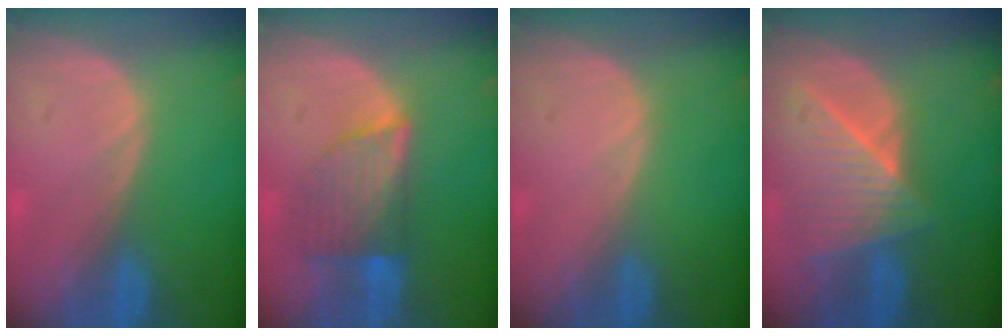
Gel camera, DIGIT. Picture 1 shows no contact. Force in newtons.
{"total": 7.2, "press": 6.4, "slide": 3.3}
{"total": 0.0}
{"total": 8.3, "press": 7.6, "slide": 3.5}